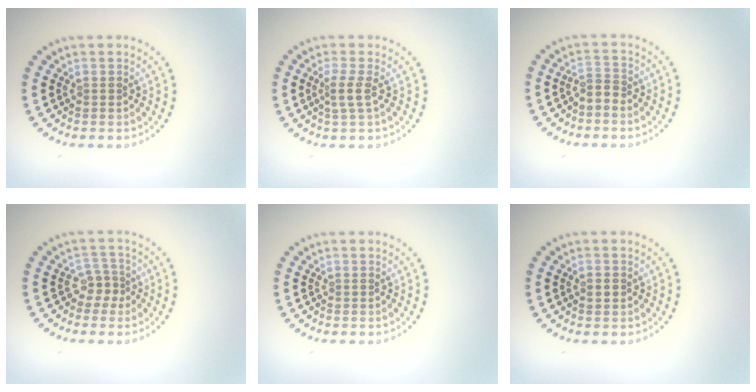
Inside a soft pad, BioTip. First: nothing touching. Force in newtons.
{"total": 1.6, "press": 1.2, "slide": 1.1}
{"total": 1.7, "press": 1.3, "slide": 1.2}
{"total": 1.8, "press": 1.3, "slide": 1.3}
{"total": 0.0}
{"total": 1.1, "press": 1.1, "slide": 0.1}